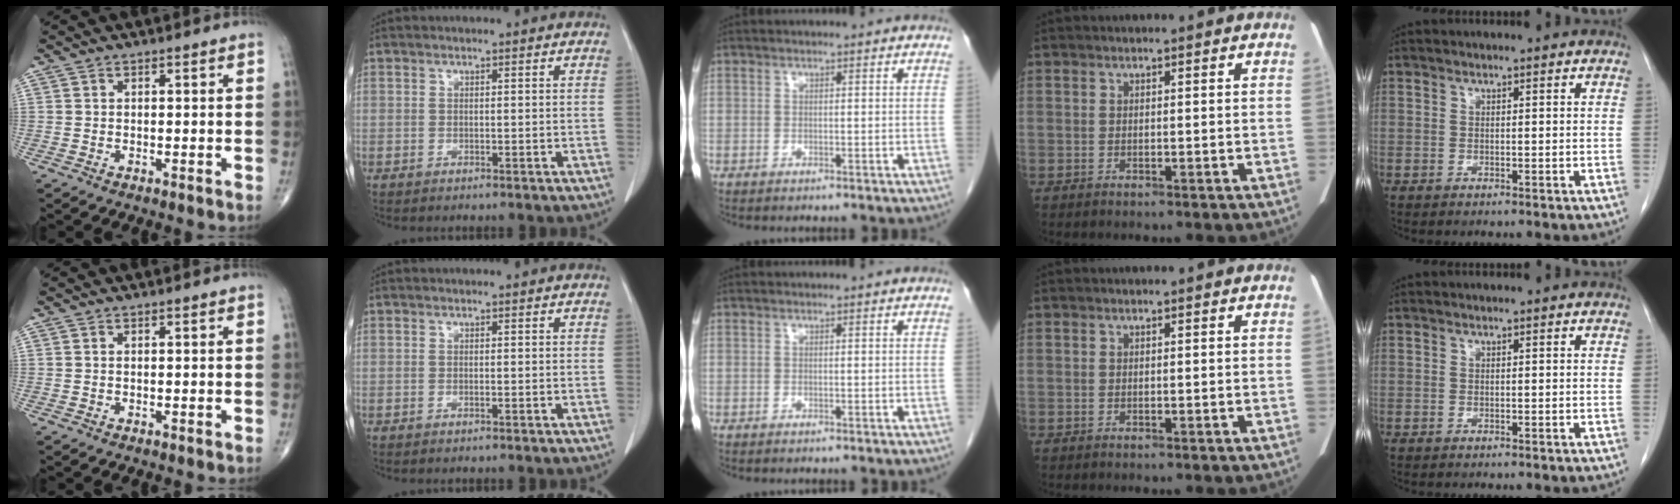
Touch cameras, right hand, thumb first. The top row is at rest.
{}